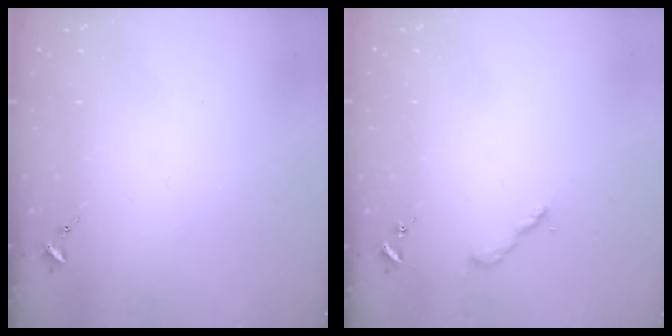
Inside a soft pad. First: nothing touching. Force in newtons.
{"total": 2.2, "press": 2.2, "slide": 0.2}